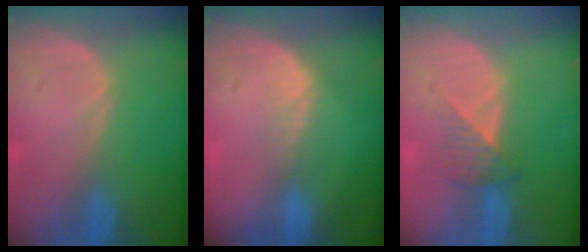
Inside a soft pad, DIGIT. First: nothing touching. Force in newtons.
{"total": 2.5, "press": 2.0, "slide": 1.6}
{"total": 3.5, "press": 3.1, "slide": 1.5}